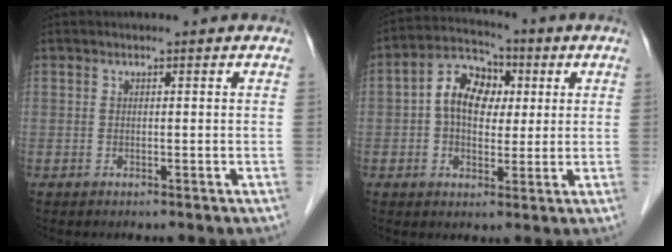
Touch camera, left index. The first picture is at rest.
{"total": 8.7, "force": [1.2, 5.8, 6.4], "torque": [-0.127, 0.034, 0.018]}